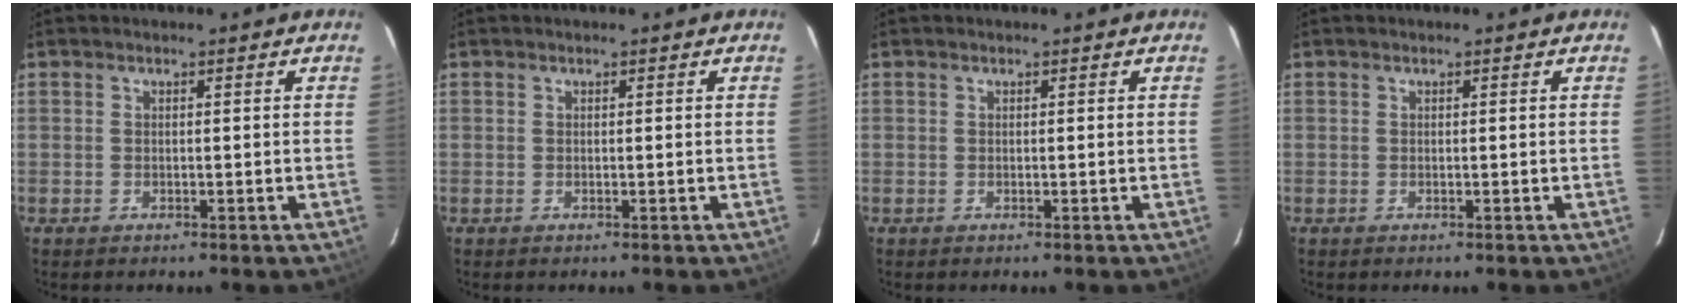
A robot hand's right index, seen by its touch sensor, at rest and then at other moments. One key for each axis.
{"total": 0.0}
{"total": 0.0}
{"total": 0.0}